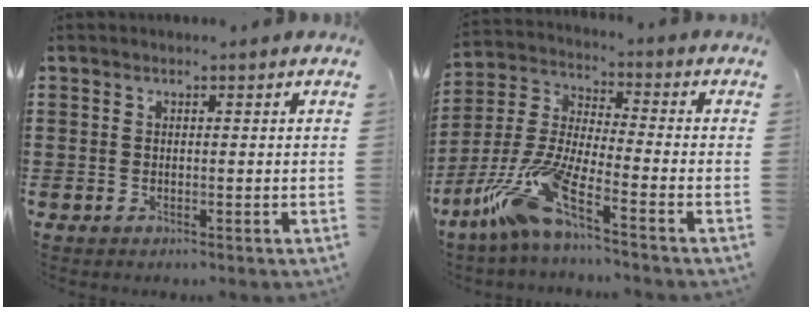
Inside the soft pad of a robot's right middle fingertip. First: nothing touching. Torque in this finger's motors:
{"motor_torque": [2.14, 0.00, 0.96, 0.21]}